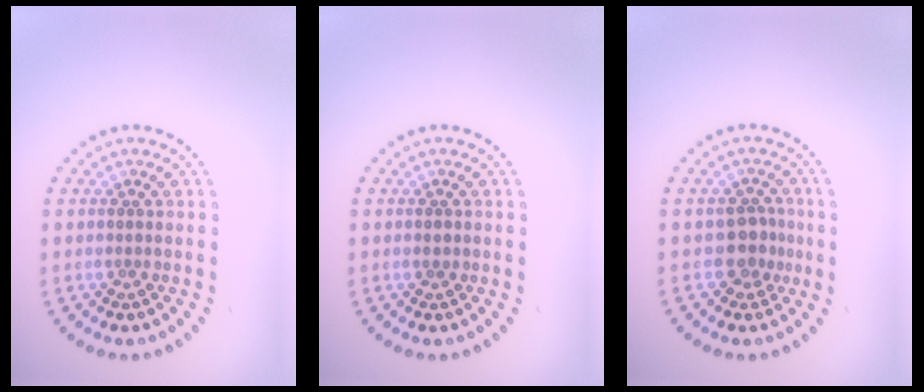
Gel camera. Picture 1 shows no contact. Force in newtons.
{"total": 0.8, "press": 0.7, "slide": 0.1}
{"total": 2.3, "press": 1.9, "slide": 1.2}